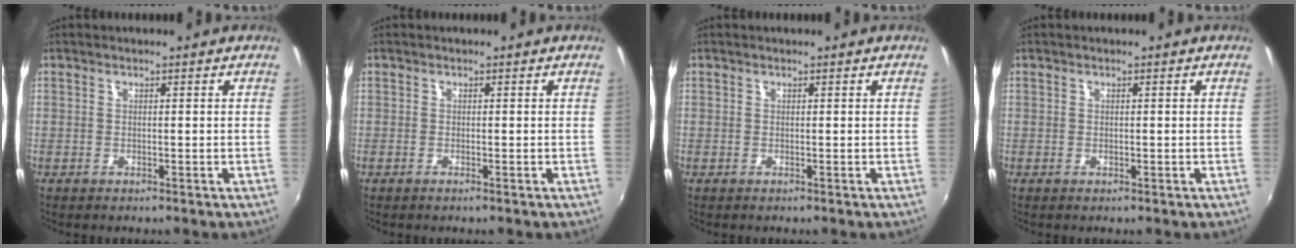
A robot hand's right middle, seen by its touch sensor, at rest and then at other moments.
{"total": 0.6, "force": [-0.5, 0.0, 0.3], "torque": [-0.006, -0.002, -0.010]}
{"total": 0.0}
{"total": 0.0}